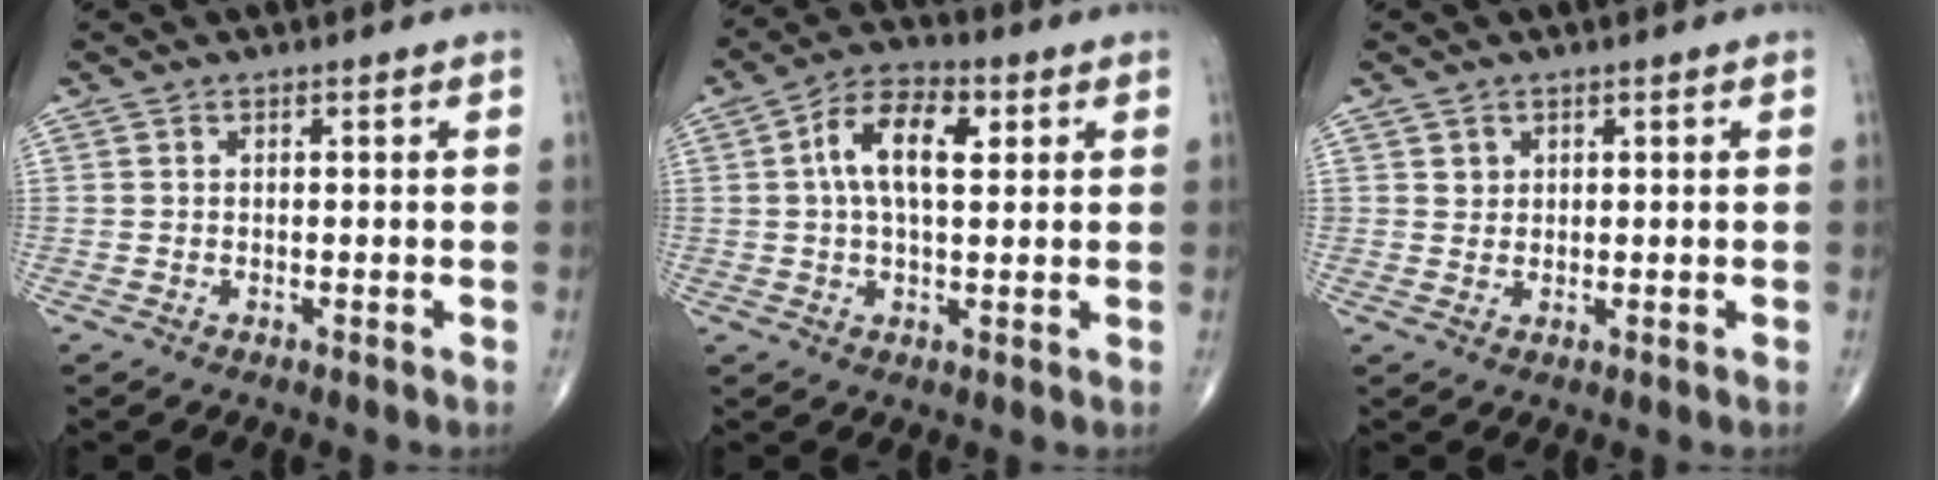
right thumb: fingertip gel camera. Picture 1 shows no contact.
{"total": 10.1, "force": [2.3, 5.1, 8.3], "torque": [-0.144, 0.020, 0.032]}
{"total": 1.4, "force": [0.7, 1.2, 0.2], "torque": [0.009, -0.003, 0.010]}